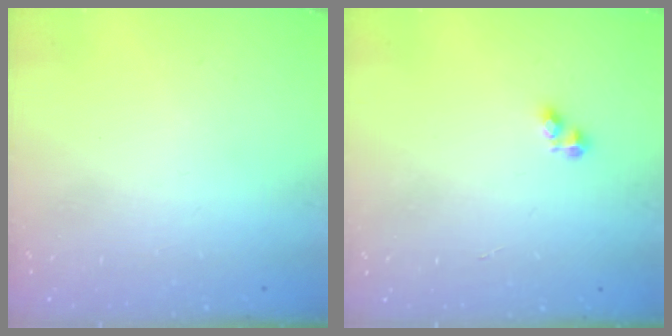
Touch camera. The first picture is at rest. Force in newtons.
{"total": 2.1, "press": 2.0, "slide": 0.3}